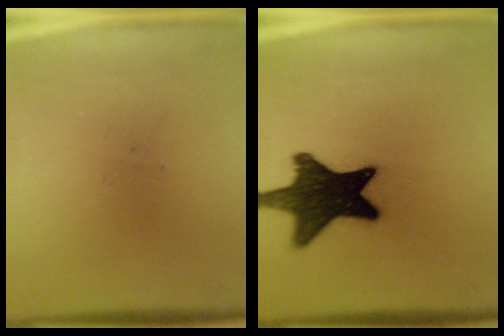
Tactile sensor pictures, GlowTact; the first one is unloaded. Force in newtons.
{"total": 17.5}